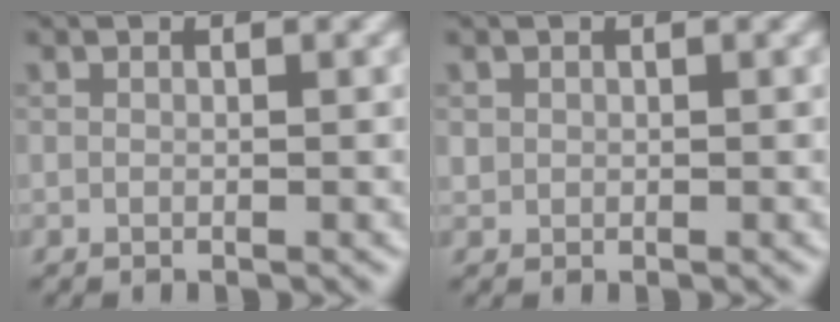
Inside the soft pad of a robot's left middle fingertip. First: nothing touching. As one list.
[{"total": 0.6, "force": [0.2, 0.6, 0.0], "torque": [0.004, -0.004, 0.006]}]